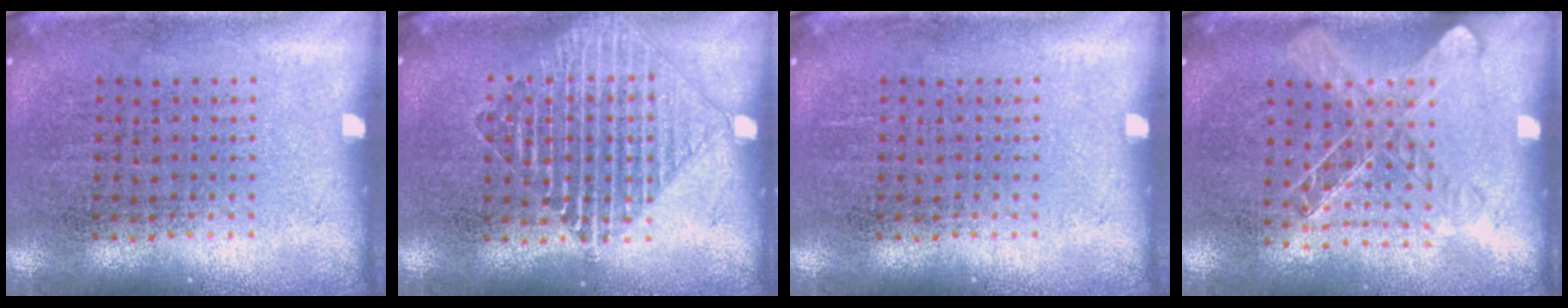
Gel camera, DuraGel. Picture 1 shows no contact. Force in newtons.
{"total": 1.5, "press": 1.5, "slide": 0.2}
{"total": 0.0}
{"total": 1.4, "press": 1.2, "slide": 0.6}